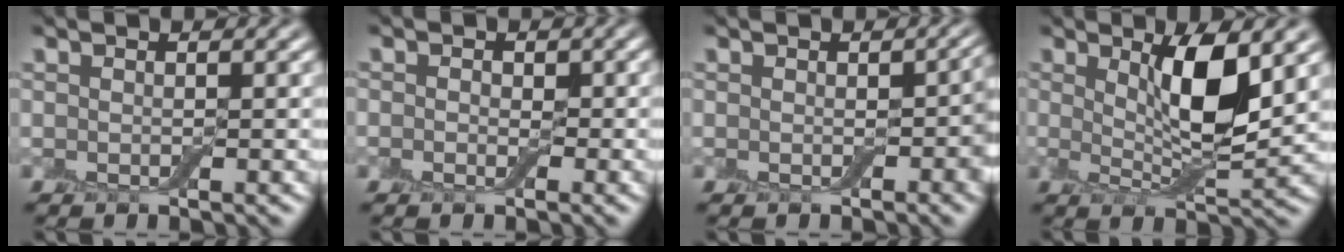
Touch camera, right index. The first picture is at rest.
{"total": 0.9, "force": [-0.2, 0.8, 0.0], "torque": [0.015, -0.002, -0.010]}
{"total": 2.7, "force": [-0.4, 1.7, 2.1], "torque": [-0.022, -0.002, -0.007]}
{"total": 4.9, "force": [1.7, 0.9, 4.5], "torque": [-0.083, -0.006, 0.030]}